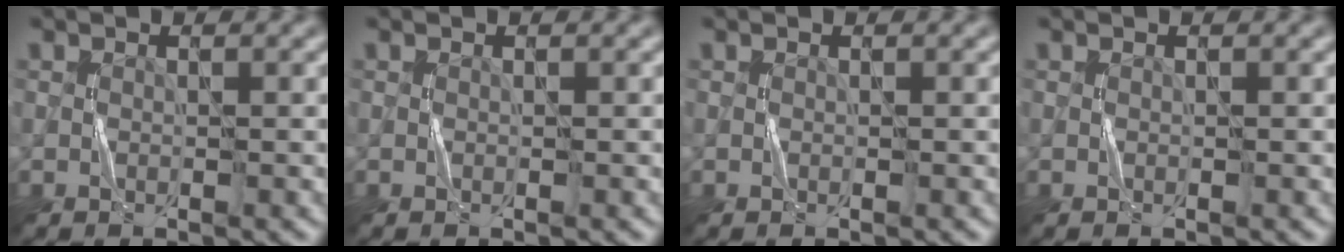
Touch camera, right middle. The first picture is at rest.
{"total": 0.0}
{"total": 0.0}
{"total": 0.0}